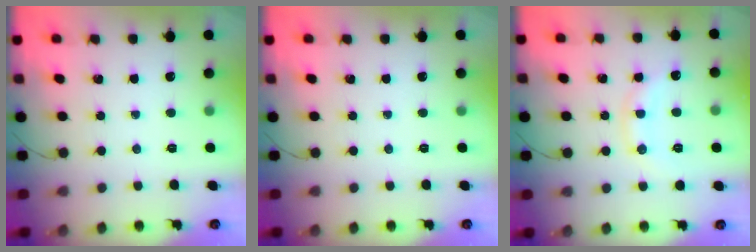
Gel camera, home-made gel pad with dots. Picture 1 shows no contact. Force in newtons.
{"total": 0.0}
{"total": 8.4, "press": 8.4, "slide": 0.3}